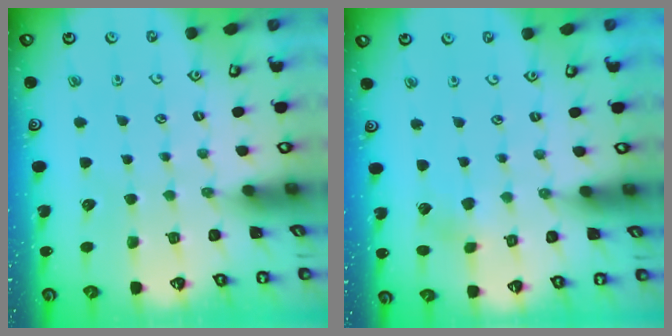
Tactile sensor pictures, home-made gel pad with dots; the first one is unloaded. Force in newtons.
{"total": 2.4, "press": 2.4, "slide": 0.3}